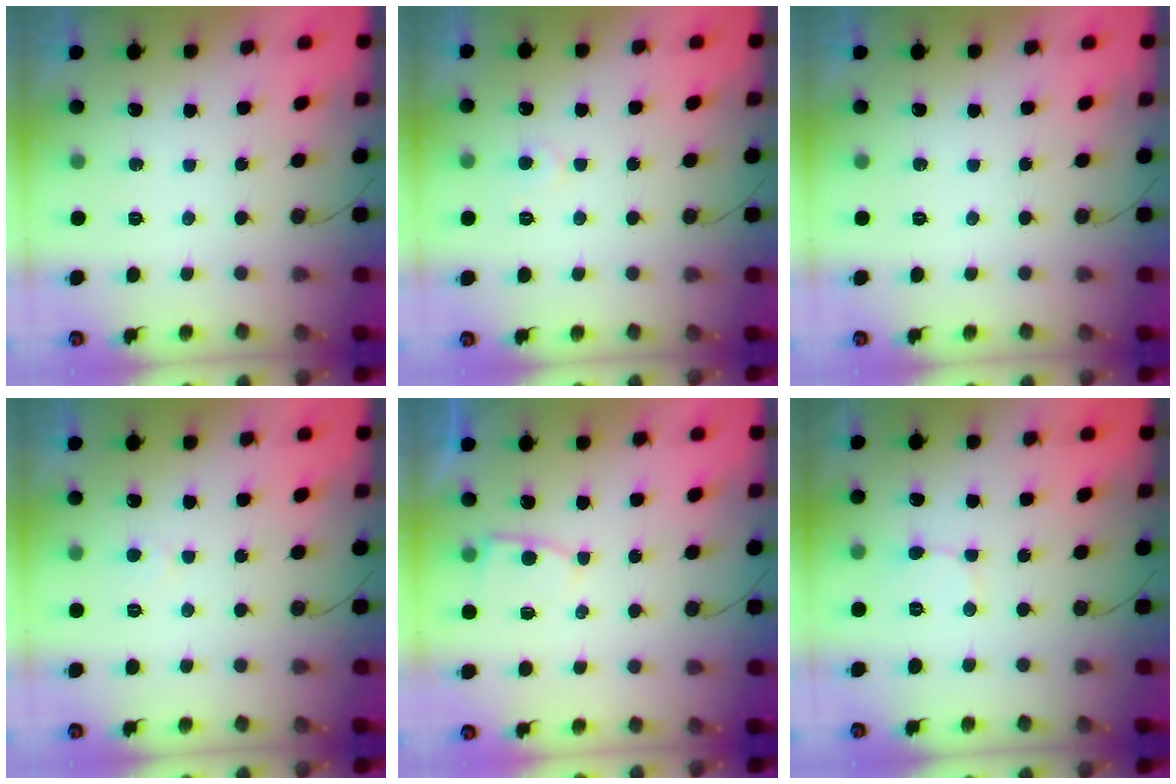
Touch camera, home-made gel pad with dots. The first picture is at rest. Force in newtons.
{"total": 3.6, "press": 3.5, "slide": 0.4}
{"total": 0.0}
{"total": 2.4, "press": 2.4, "slide": 0.2}
{"total": 4.6, "press": 4.5, "slide": 0.5}
{"total": 1.6, "press": 1.6, "slide": 0.1}